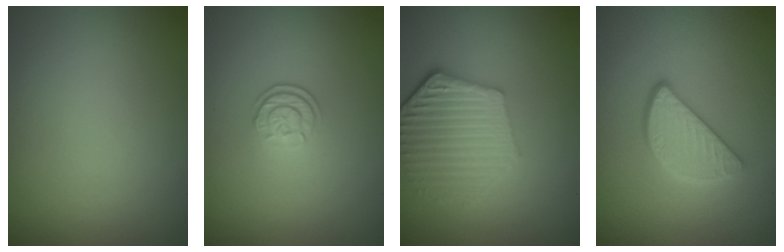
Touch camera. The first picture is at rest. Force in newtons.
{"total": 2.1, "press": 1.8, "slide": 1.2}
{"total": 5.3, "press": 4.2, "slide": 3.2}
{"total": 3.5, "press": 2.9, "slide": 2.0}